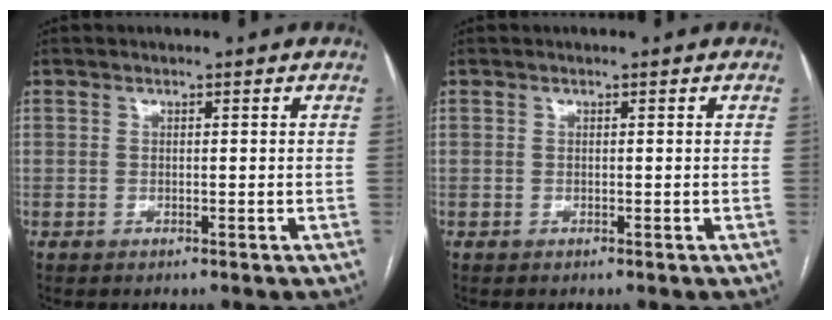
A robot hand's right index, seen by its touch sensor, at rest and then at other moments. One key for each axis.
{"total": 0.0}